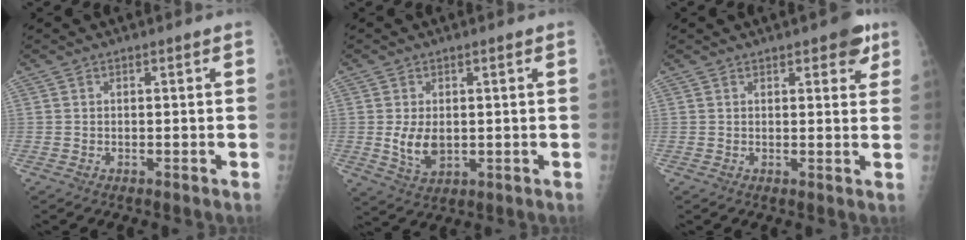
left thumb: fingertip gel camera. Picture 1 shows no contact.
{"total": 5.6, "force": [0.0, 3.6, 4.3], "torque": [-0.071, -0.013, 0.011]}
{"total": 4.9, "force": [2.8, 2.1, 3.4], "torque": [-0.020, -0.009, 0.028]}